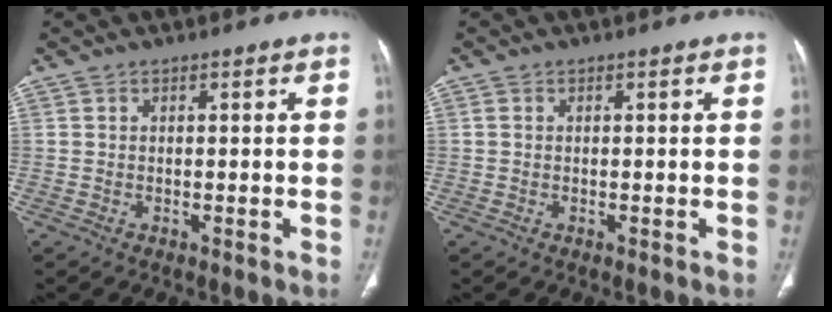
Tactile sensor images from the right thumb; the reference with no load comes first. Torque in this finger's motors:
{"motor_torque": [-0.25, -0.14, 0.28, -0.03, -0.05]}